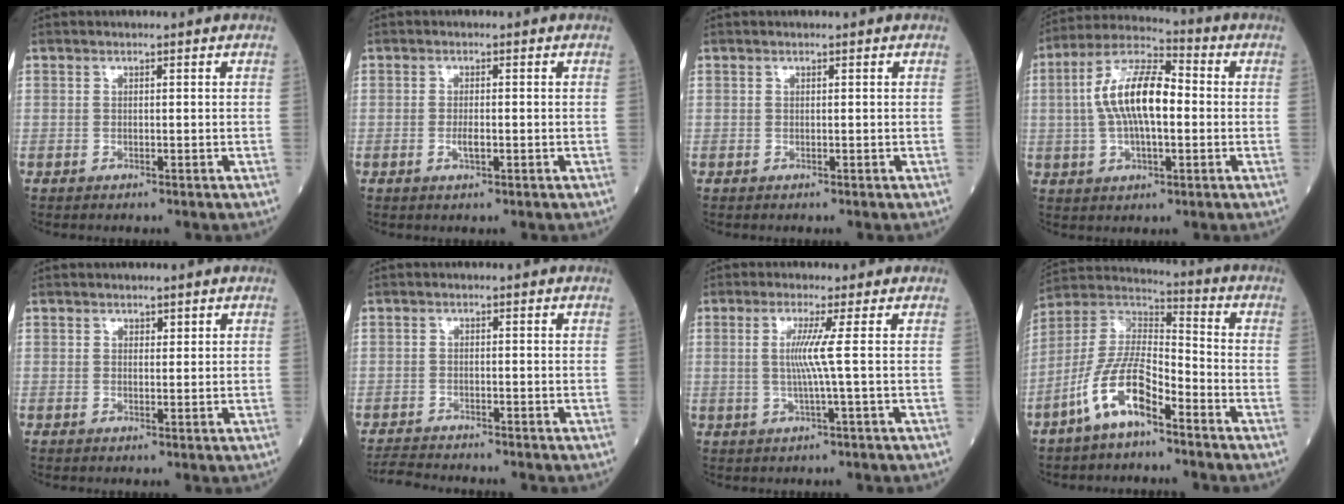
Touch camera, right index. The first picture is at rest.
{"total": 1.7, "force": [-0.5, 0.4, 1.6], "torque": [-0.030, 0.000, -0.007]}
{"total": 0.0}
{"total": 12.4, "force": [0.4, 4.3, 11.6], "torque": [-0.235, 0.022, 0.001]}
{"total": 0.9, "force": [0.7, 0.5, 0.4], "torque": [-0.003, -0.003, 0.008]}
{"total": 4.2, "force": [-4.1, 0.3, 0.7], "torque": [-0.014, -0.019, -0.072]}
{"total": 4.1, "force": [0.3, -1.5, 3.9], "torque": [-0.079, -0.005, 0.005]}
{"total": 11.2, "force": [-6.3, 3.3, 8.7], "torque": [-0.187, 0.007, -0.125]}